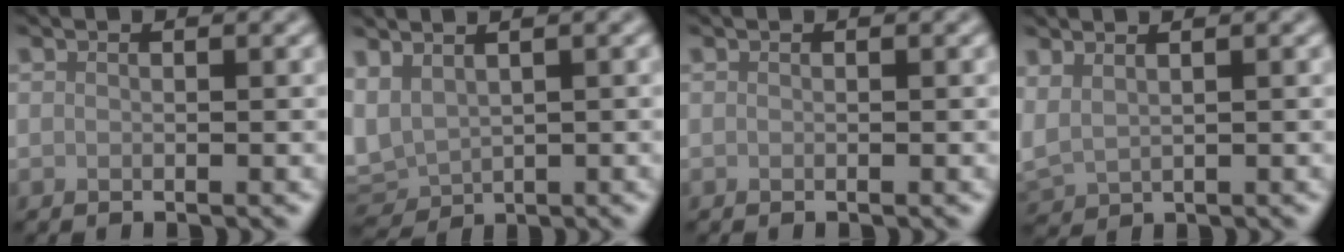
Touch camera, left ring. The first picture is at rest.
{"total": 3.9, "force": [0.8, 2.6, 2.7], "torque": [-0.062, 0.002, 0.019]}
{"total": 0.0}
{"total": 2.1, "force": [1.5, 0.8, 1.1], "torque": [-0.037, 0.005, 0.037]}